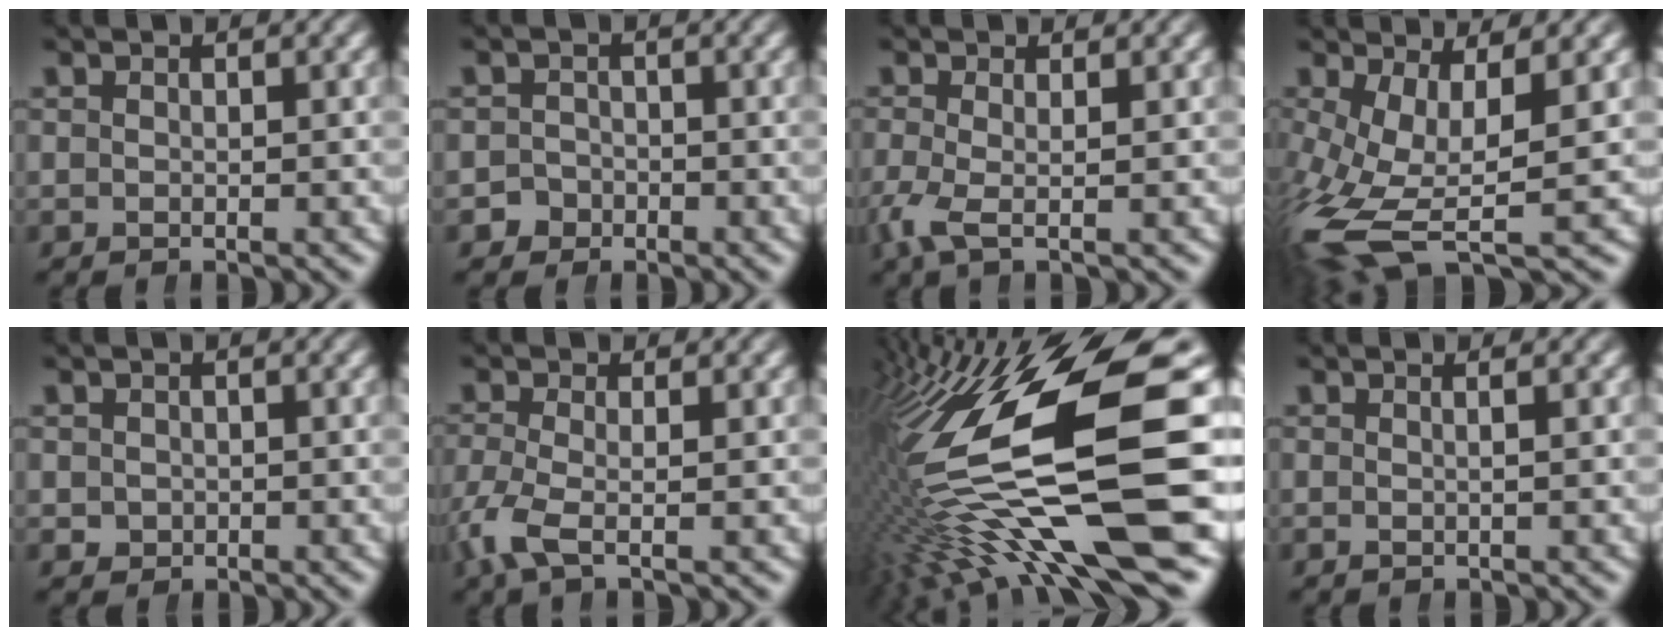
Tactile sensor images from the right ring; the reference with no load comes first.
{"total": 2.9, "force": [-1.7, 2.3, 0.0], "torque": [-0.005, -0.014, -0.030]}
{"total": 2.2, "force": [-0.9, 0.6, 1.9], "torque": [-0.065, -0.024, -0.008]}
{"total": 8.1, "force": [-3.1, 4.2, 6.2], "torque": [-0.160, -0.062, -0.016]}
{"total": 1.3, "force": [-0.3, 1.2, 0.3], "torque": [-0.015, -0.014, 0.006]}
{"total": 3.1, "force": [-1.4, 1.2, 2.6], "torque": [-0.078, -0.024, -0.014]}
{"total": 18.4, "force": [-1.9, 8.1, 16.5], "torque": [-0.290, -0.028, -0.004]}
{"total": 0.9, "force": [0.0, -0.4, 0.8], "torque": [-0.013, 0.000, 0.001]}